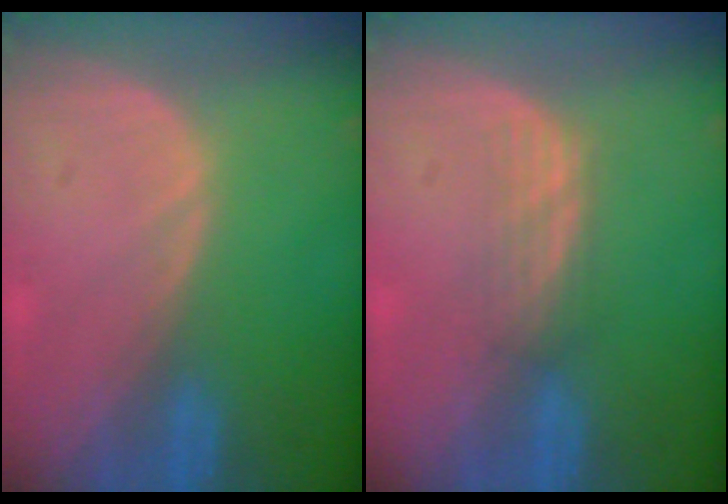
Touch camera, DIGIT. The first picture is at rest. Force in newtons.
{"total": 3.0, "press": 2.6, "slide": 1.5}